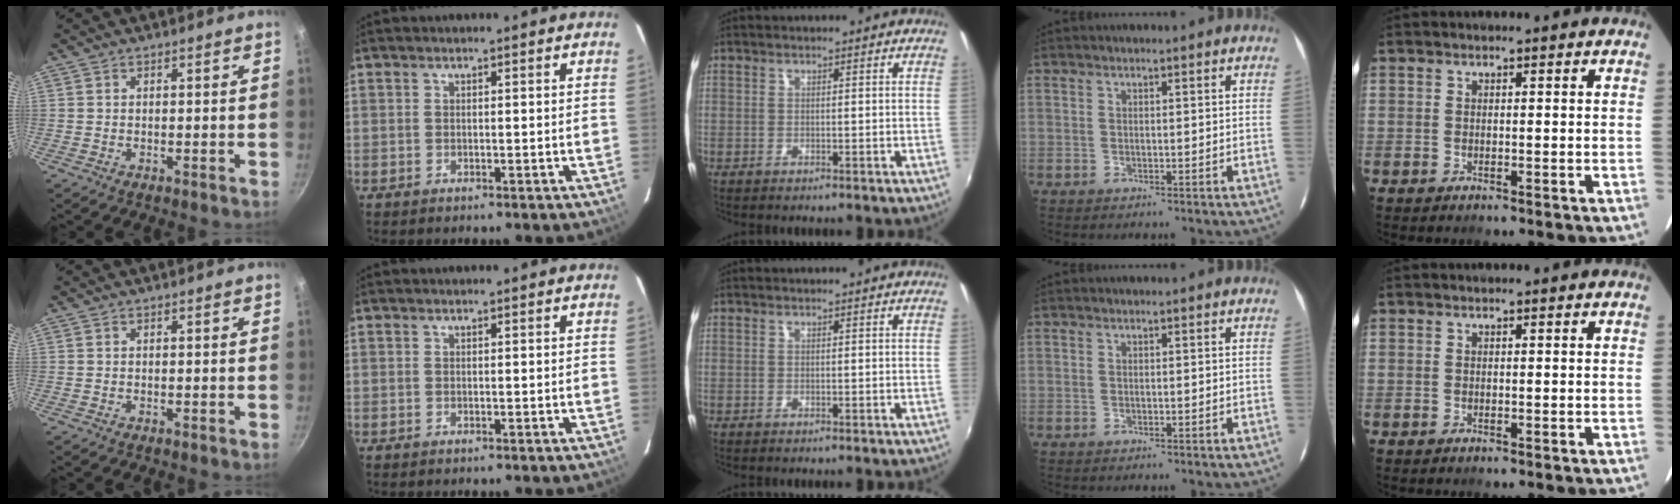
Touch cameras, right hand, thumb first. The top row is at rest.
{}